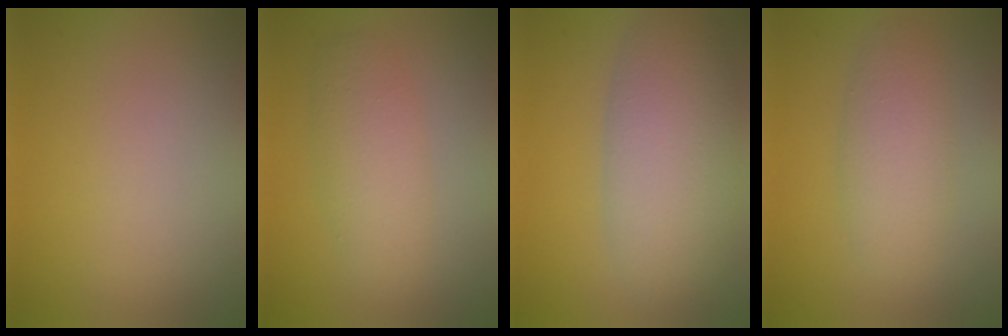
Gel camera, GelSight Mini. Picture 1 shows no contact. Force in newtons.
{"total": 3.3, "press": 3.3, "slide": 0.1}
{"total": 6.9, "press": 6.9, "slide": 0.4}
{"total": 3.5, "press": 3.5, "slide": 0.2}